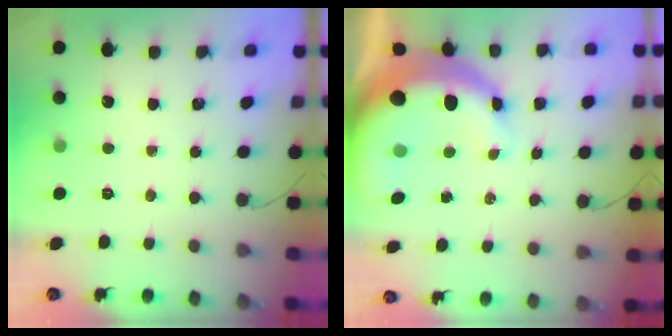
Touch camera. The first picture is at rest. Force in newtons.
{"total": 13.6, "press": 13.4, "slide": 2.6}